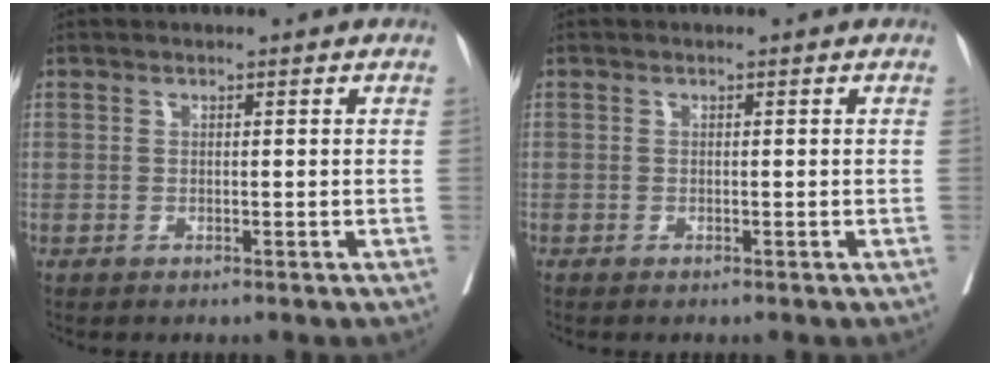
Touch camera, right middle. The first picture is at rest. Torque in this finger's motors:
{"motor_torque": [0.65, -1.23, -0.03, 0.01]}